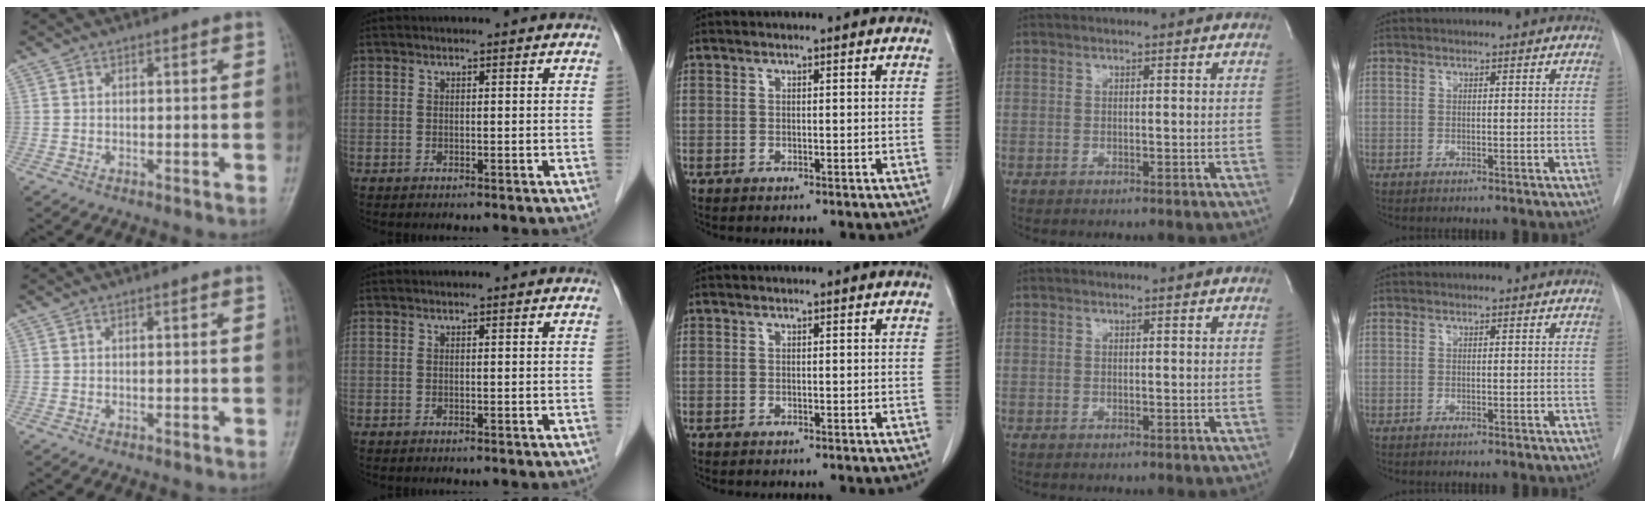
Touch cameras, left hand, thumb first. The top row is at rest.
{}